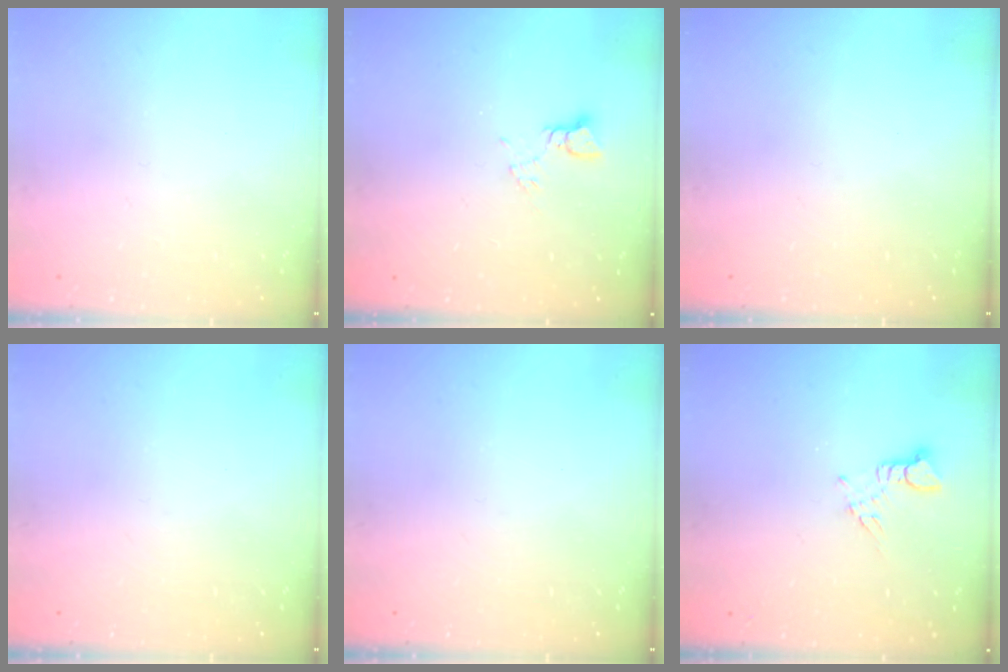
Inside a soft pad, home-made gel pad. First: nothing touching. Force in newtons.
{"total": 2.5, "press": 2.5, "slide": 0.3}
{"total": 0.0}
{"total": 0.0}
{"total": 0.0}
{"total": 3.9, "press": 3.9, "slide": 0.5}